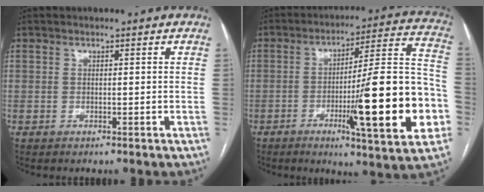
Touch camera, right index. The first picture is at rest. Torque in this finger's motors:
{"motor_torque": [1.52, -0.62, 0.91, 0.21]}